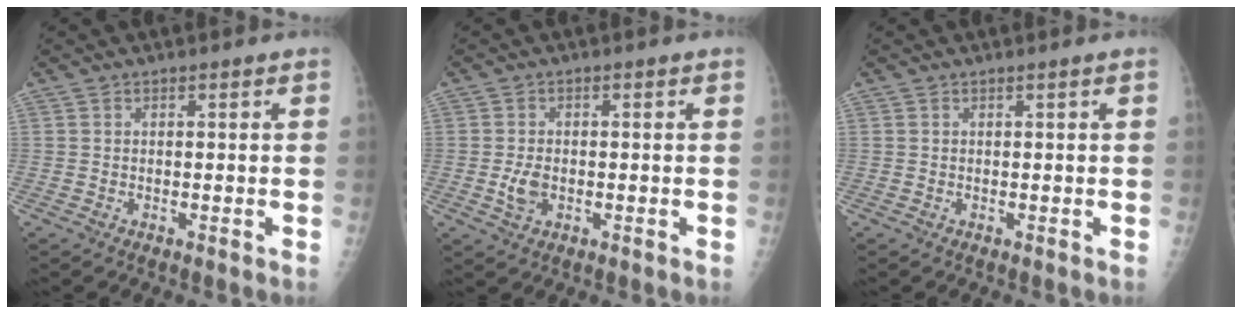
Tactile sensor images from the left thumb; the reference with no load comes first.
{"total": 3.5, "force": [-0.7, 2.3, 2.5], "torque": [-0.048, 0.000, -0.010]}
{"total": 0.0}